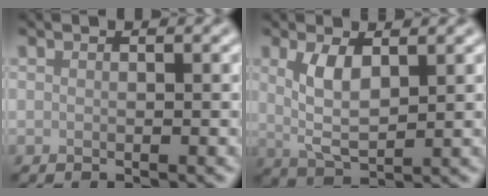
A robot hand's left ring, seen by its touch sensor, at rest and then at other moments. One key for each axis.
{"total": 3.8, "fx": 1.3, "fy": 1.5, "fz": 3.3, "tx": -0.070, "ty": -0.004, "tz": 0.029}